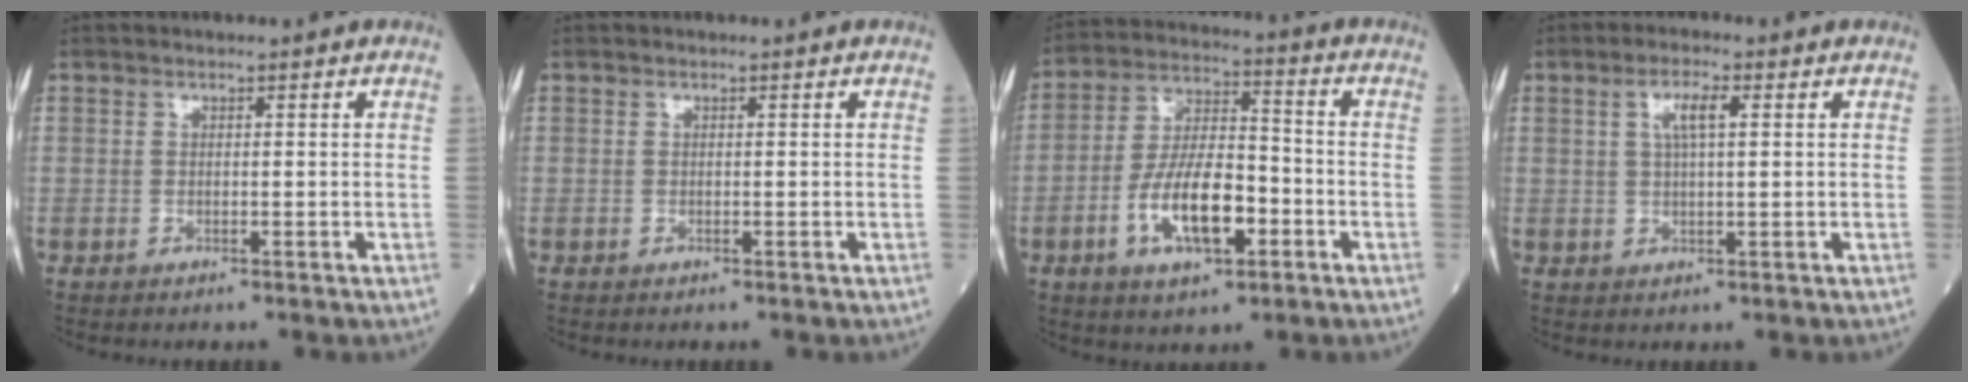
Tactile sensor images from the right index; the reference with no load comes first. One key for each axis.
{"total": 0.0}
{"total": 11.8, "fx": -4.1, "fy": 4.3, "fz": 10.2, "tx": -0.198, "ty": 0.007, "tz": -0.074}
{"total": 3.6, "fx": 1.2, "fy": 0.7, "fz": 3.4, "tx": -0.066, "ty": 0.006, "tz": 0.024}